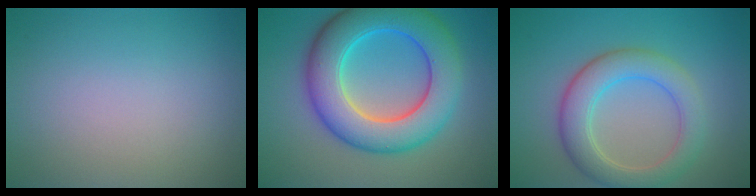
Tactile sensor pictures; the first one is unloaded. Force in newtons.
{"total": 10.3, "press": 10.2, "slide": 0.3}
{"total": 5.3, "press": 5.3, "slide": 0.3}